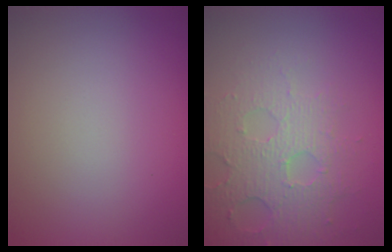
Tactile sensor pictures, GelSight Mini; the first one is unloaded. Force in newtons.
{"total": 3.8, "press": 3.8, "slide": 0.7}